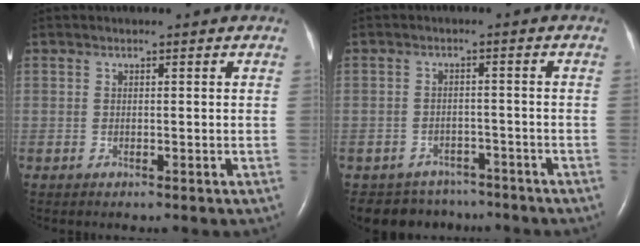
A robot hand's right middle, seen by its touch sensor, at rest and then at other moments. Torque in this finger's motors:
{"motor_torque": [0.18, -0.17, 0.01, 0.00]}